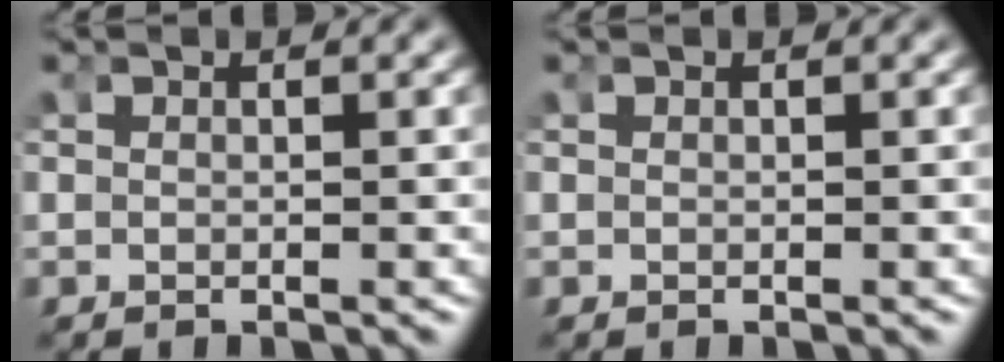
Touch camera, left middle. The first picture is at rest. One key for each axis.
{"total": 0.0}